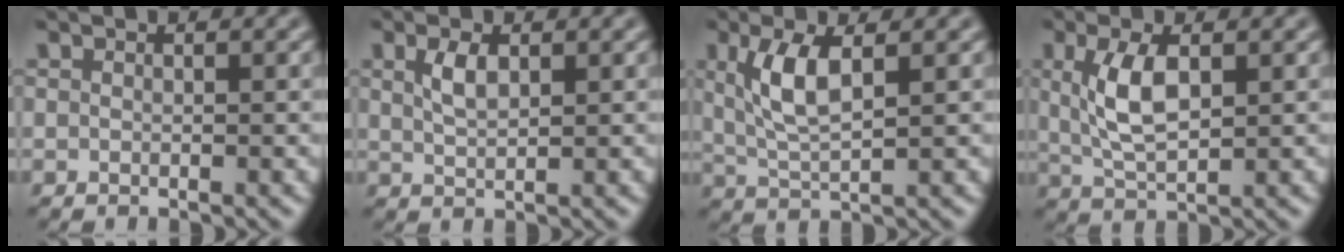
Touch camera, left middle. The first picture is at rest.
{"total": 2.2, "force": [0.8, 1.0, 1.7], "torque": [-0.039, 0.002, 0.018]}
{"total": 4.3, "force": [1.3, 1.5, 3.8], "torque": [-0.087, -0.001, 0.028]}
{"total": 4.5, "force": [1.0, 1.9, 3.9], "torque": [-0.087, 0.004, 0.021]}